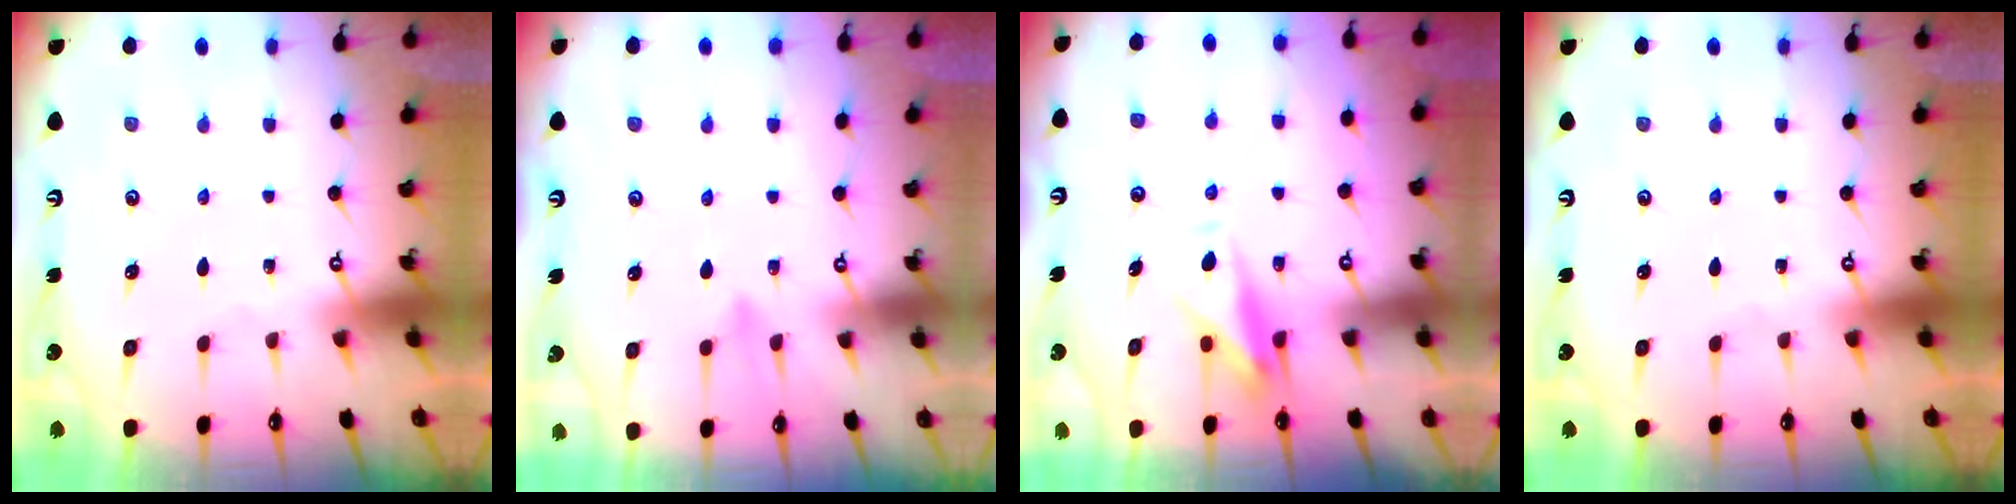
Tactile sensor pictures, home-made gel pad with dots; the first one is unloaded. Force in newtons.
{"total": 7.4, "press": 7.4, "slide": 0.6}
{"total": 9.2, "press": 9.2, "slide": 0.1}
{"total": 0.0}